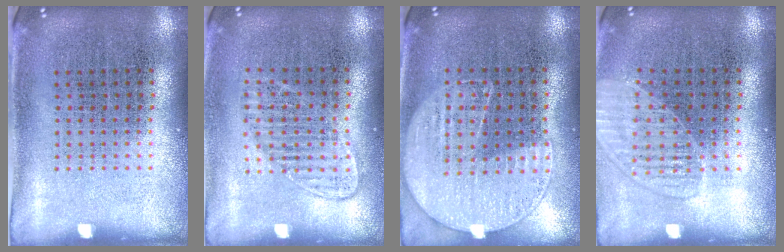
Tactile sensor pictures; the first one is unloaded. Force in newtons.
{"total": 1.2, "press": 1.1, "slide": 0.6}
{"total": 1.1, "press": 1.0, "slide": 0.6}
{"total": 1.4, "press": 1.4, "slide": 0.2}